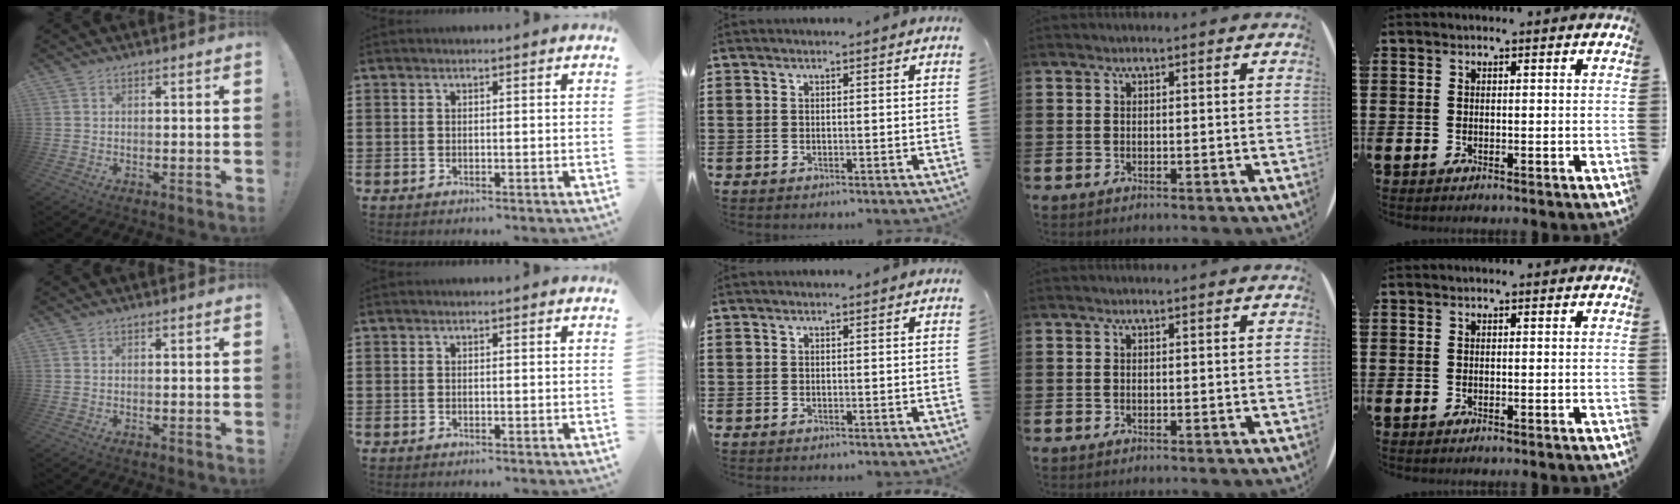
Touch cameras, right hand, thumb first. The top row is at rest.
{}